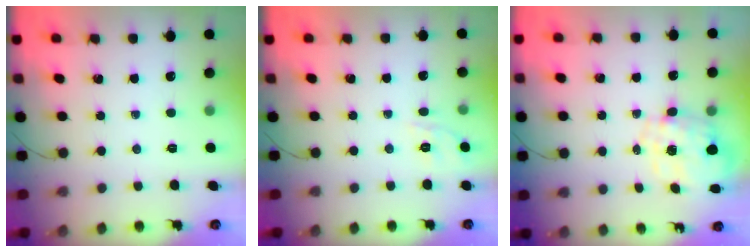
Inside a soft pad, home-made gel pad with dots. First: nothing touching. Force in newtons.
{"total": 8.5, "press": 8.3, "slide": 1.8}
{"total": 2.3, "press": 2.0, "slide": 1.2}